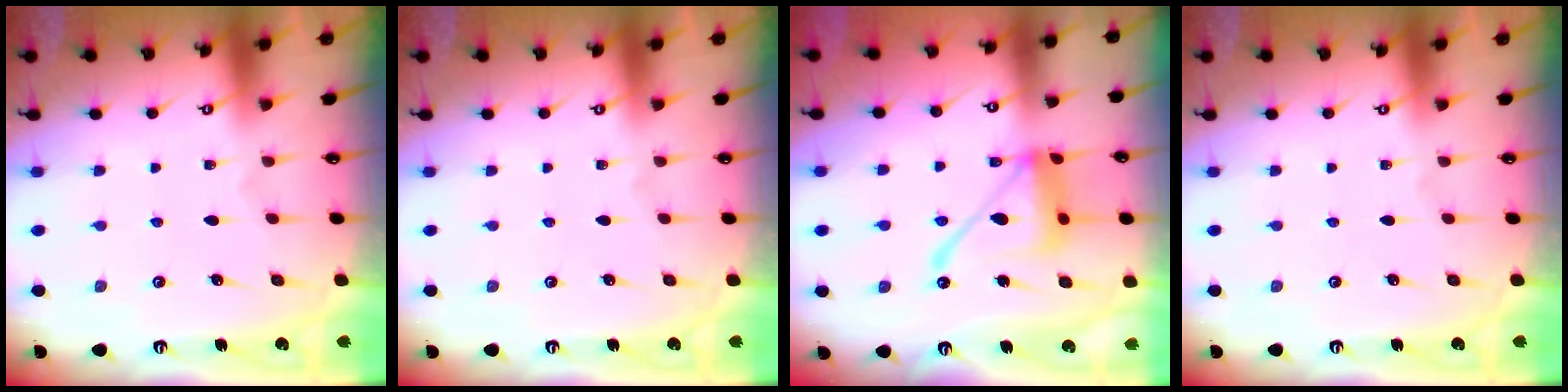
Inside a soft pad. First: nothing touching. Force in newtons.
{"total": 0.0}
{"total": 15.0, "press": 14.9, "slide": 1.4}
{"total": 0.0}